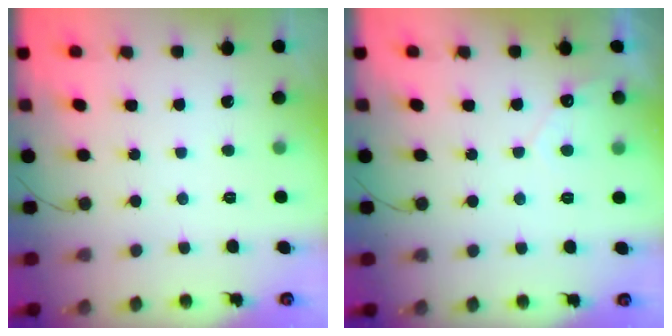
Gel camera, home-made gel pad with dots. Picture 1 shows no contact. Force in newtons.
{"total": 3.0, "press": 3.0, "slide": 0.1}